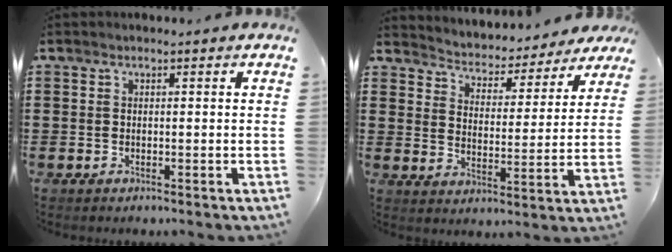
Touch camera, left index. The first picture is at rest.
{"total": 3.0, "force": [3.0, 0.3, -0.2], "torque": [-0.021, -0.033, 0.042]}